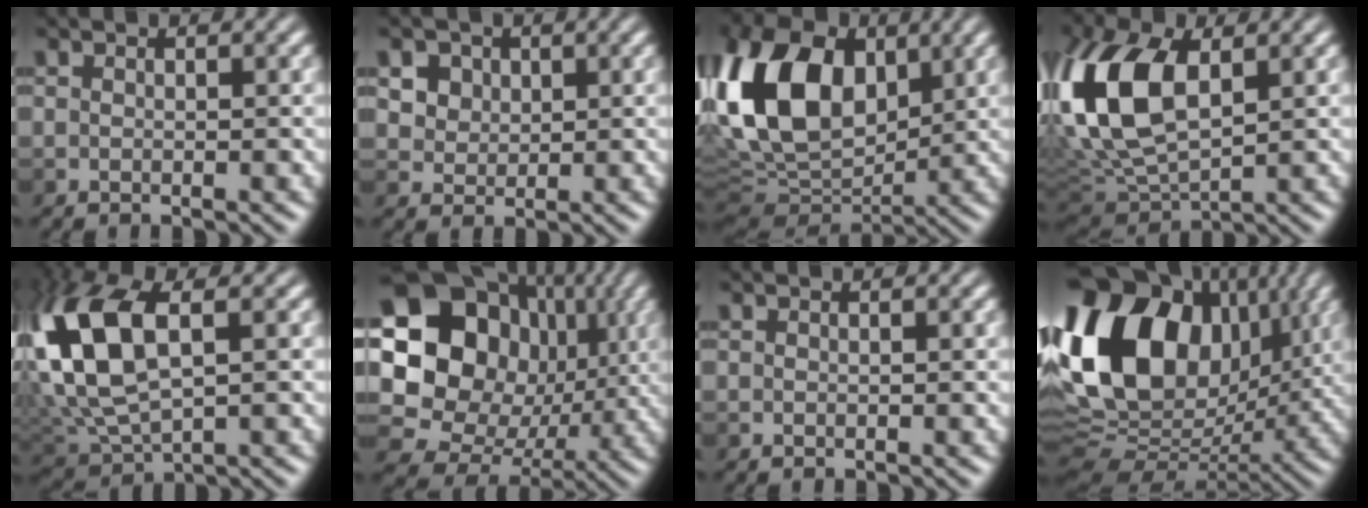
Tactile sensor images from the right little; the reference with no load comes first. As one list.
[{"total": 5.4, "force": [2.6, 4.0, 2.5], "torque": [-0.056, 0.004, 0.043]}, {"total": 15.4, "force": [3.7, 10.2, 11.0], "torque": [-0.252, 0.022, 0.055]}, {"total": 13.5, "force": [2.8, 7.9, 10.6], "torque": [-0.262, 0.012, 0.050]}, {"total": 12.1, "force": [2.2, 6.0, 10.2], "torque": [-0.245, 0.013, 0.040]}, {"total": 18.8, "force": [3.6, 15.9, 9.3], "torque": [-0.180, 0.030, 0.066]}, {"total": 0.0}, {"total": 17.4, "force": [4.2, 12.1, 11.8], "torque": [-0.251, 0.031, 0.061]}]